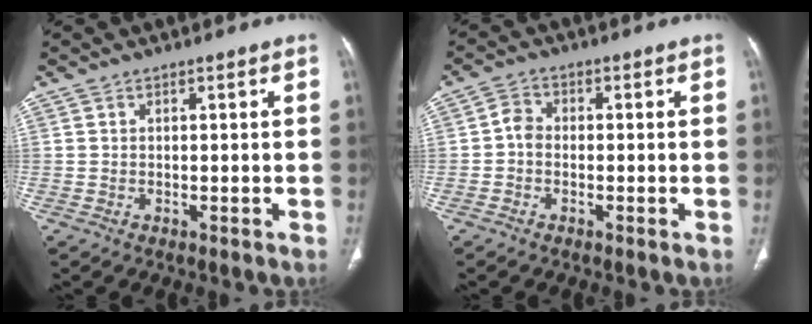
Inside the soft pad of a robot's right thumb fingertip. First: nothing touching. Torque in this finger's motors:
{"motor_torque": [0.58, 0.37, 0.41, -0.53, 0.11]}